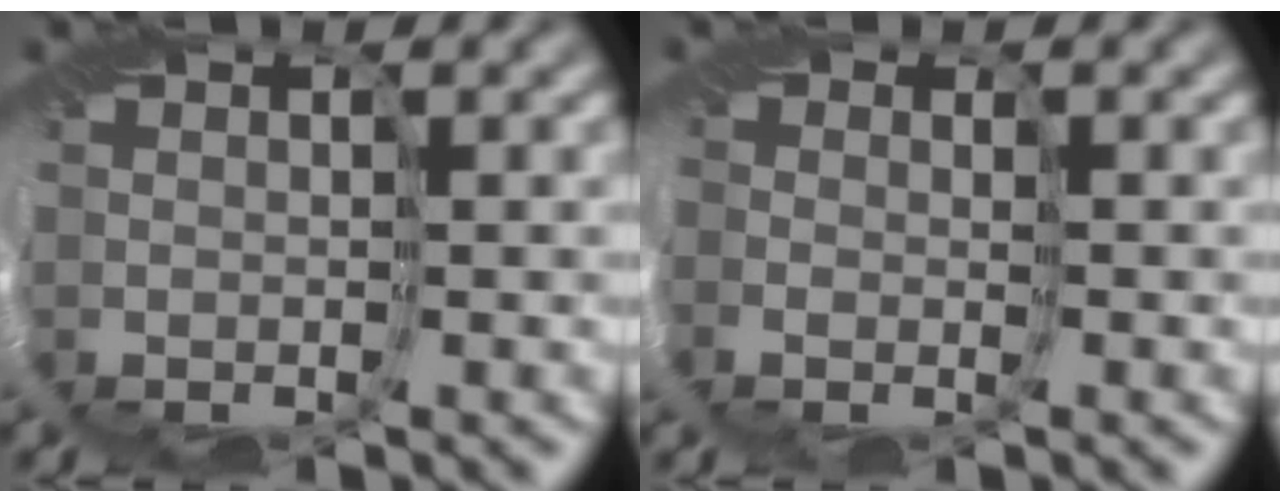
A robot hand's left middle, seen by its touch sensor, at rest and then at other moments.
{"total": 1.1, "force": [-0.9, 0.7, 0.1], "torque": [-0.005, -0.012, -0.022]}